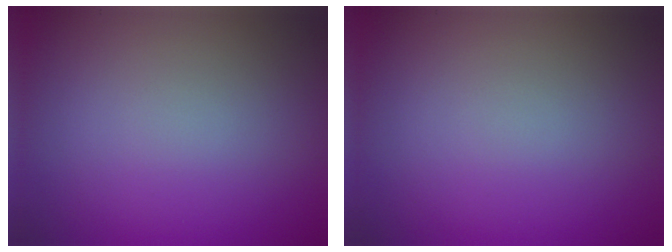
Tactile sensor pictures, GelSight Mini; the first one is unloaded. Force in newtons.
{"total": 0.0}